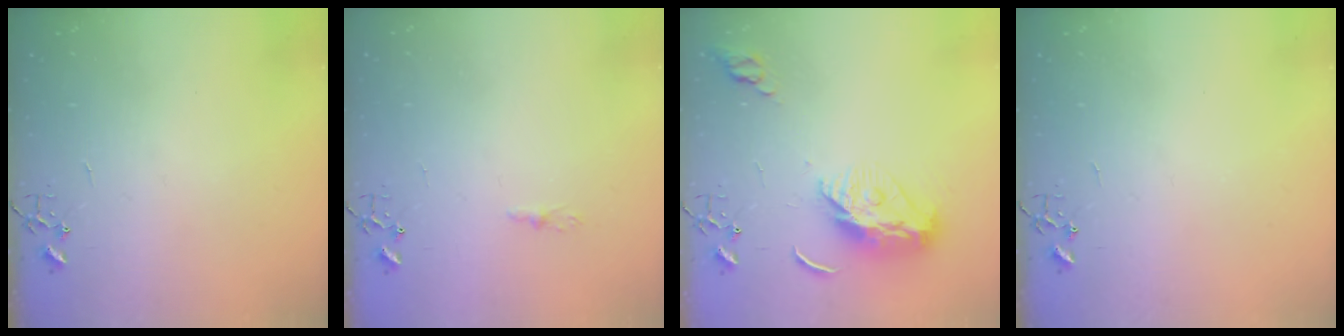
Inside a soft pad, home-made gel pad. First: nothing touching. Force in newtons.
{"total": 4.0, "press": 4.0, "slide": 0.4}
{"total": 10.9, "press": 10.9, "slide": 0.9}
{"total": 0.0}